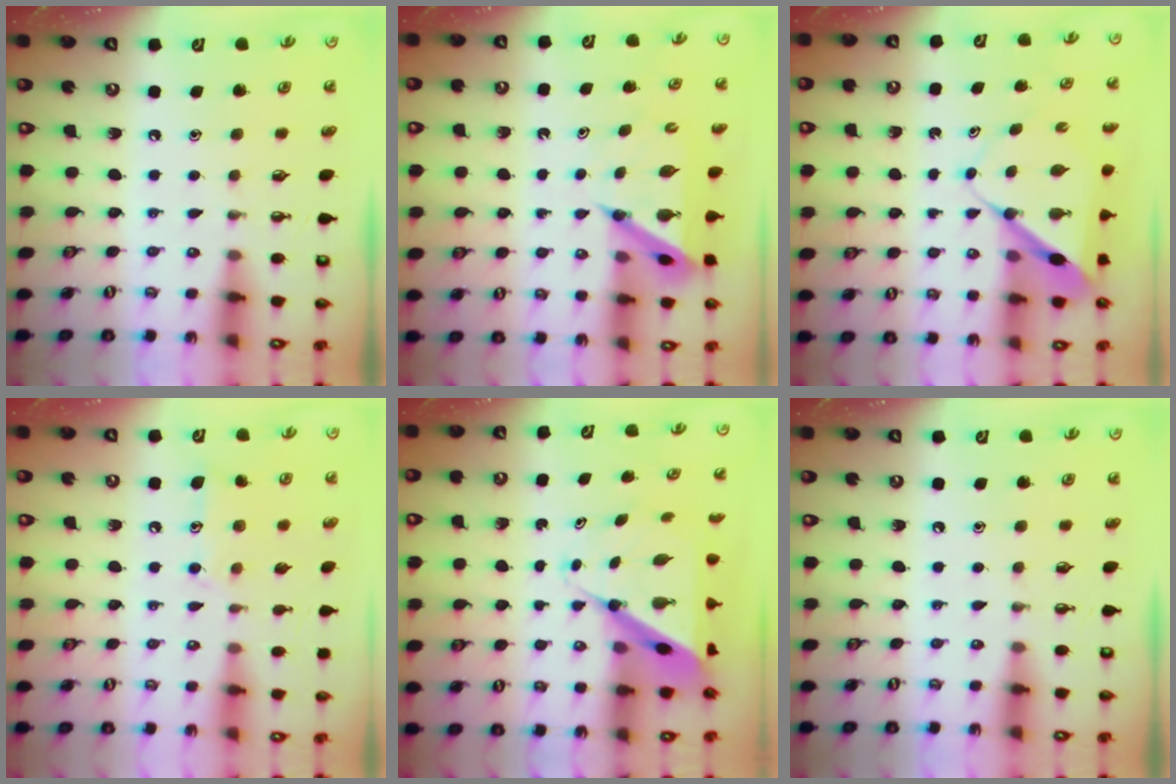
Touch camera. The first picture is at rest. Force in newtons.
{"total": 6.4, "press": 6.4, "slide": 0.5}
{"total": 8.4, "press": 8.4, "slide": 0.8}
{"total": 10.3, "press": 10.3, "slide": 0.7}
{"total": 9.3, "press": 9.3, "slide": 0.8}
{"total": 0.0}